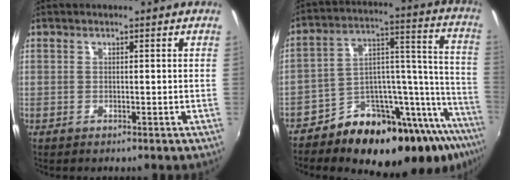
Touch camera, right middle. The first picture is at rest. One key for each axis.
{"total": 26.0, "fx": -18.5, "fy": 10.0, "fz": 15.3, "tx": -0.191, "ty": 0.025, "tz": -0.272}